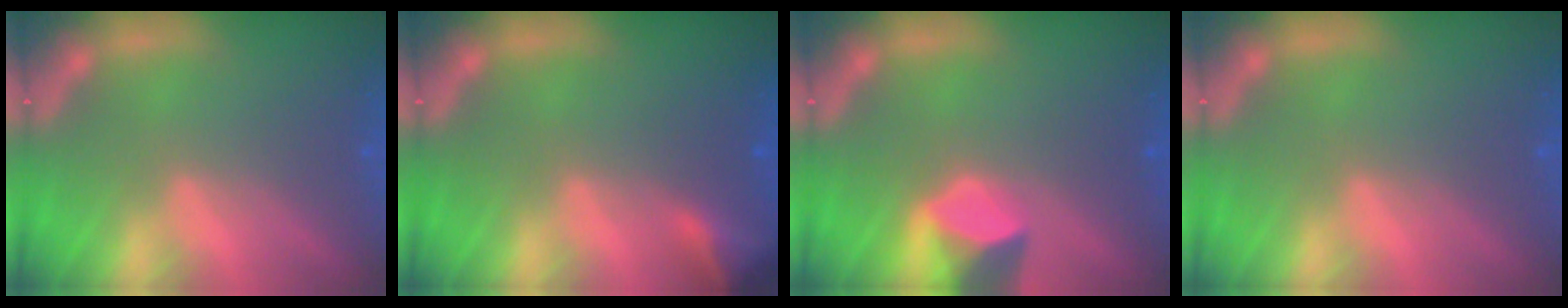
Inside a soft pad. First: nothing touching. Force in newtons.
{"total": 2.9}
{"total": 3.4}
{"total": 0.0}